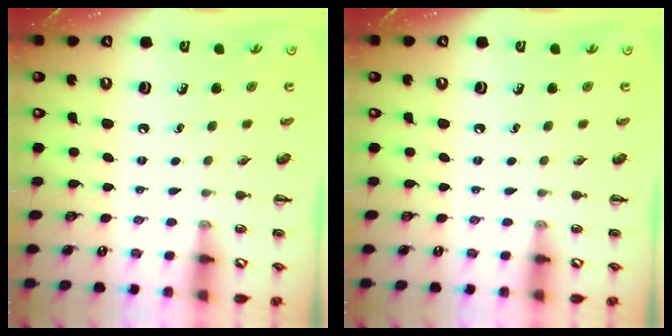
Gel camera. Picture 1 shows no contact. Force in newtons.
{"total": 0.0}